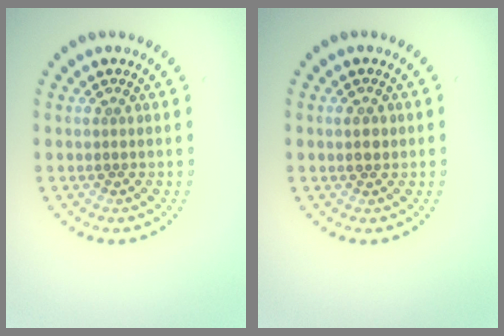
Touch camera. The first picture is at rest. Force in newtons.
{"total": 1.2, "press": 1.2, "slide": 0.3}